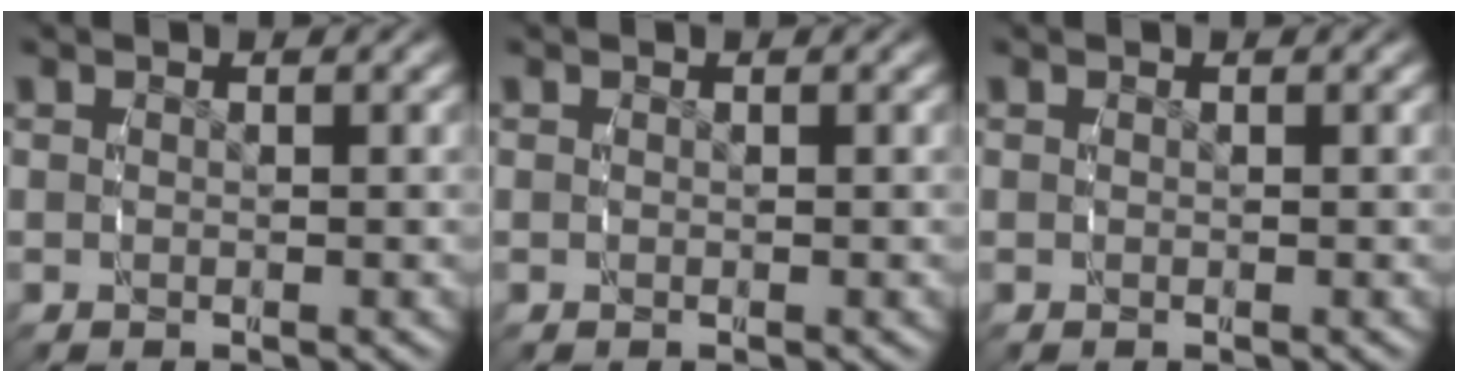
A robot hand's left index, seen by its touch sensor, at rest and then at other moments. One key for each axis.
{"total": 0.0}
{"total": 0.0}